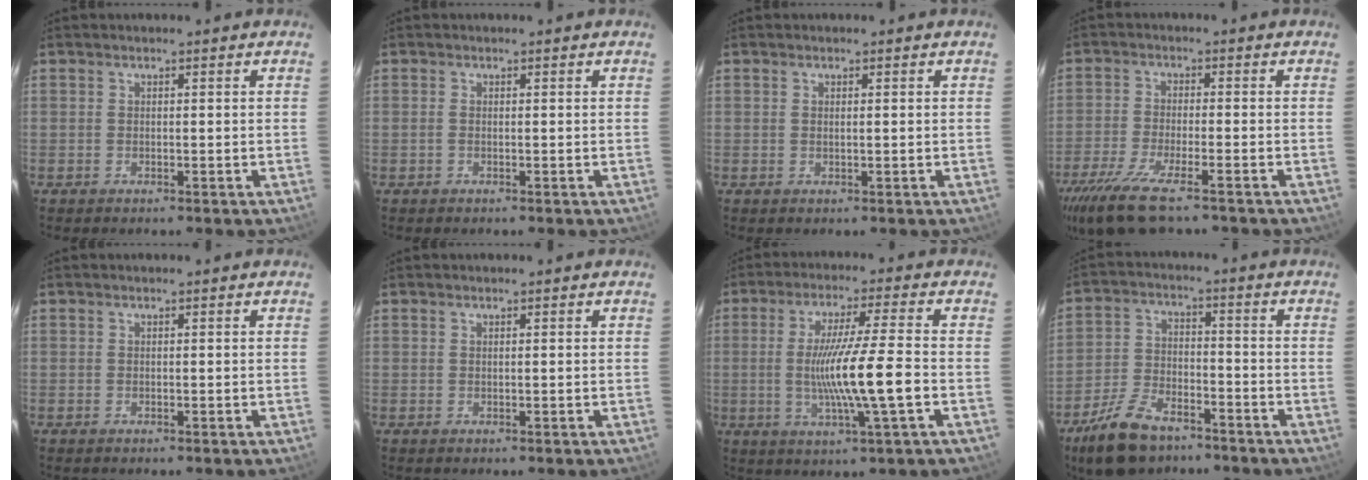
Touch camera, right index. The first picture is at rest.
{"total": 0.7, "force": [-0.1, 0.1, 0.7], "torque": [-0.016, 0.001, -0.004]}
{"total": 0.8, "force": [0.2, 0.0, 0.7], "torque": [-0.016, 0.000, 0.004]}
{"total": 12.2, "force": [-8.9, 2.4, 7.9], "torque": [-0.182, -0.047, -0.165]}
{"total": 0.0}
{"total": 0.0}
{"total": 12.1, "force": [-2.3, -0.7, 11.8], "torque": [-0.210, -0.018, -0.035]}
{"total": 12.4, "force": [-8.9, 5.8, 6.4], "torque": [-0.152, -0.006, -0.161]}